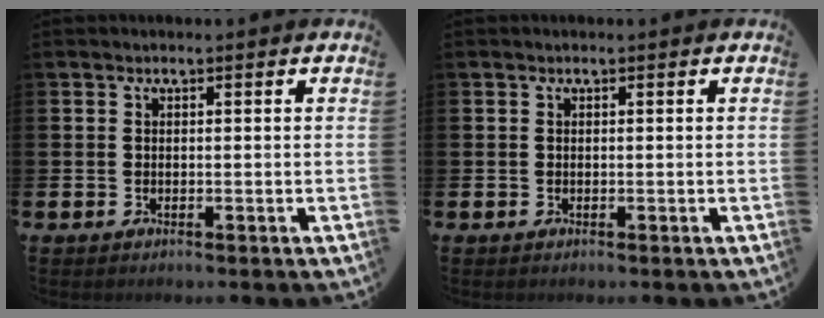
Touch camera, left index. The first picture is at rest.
{"total": 0.0}